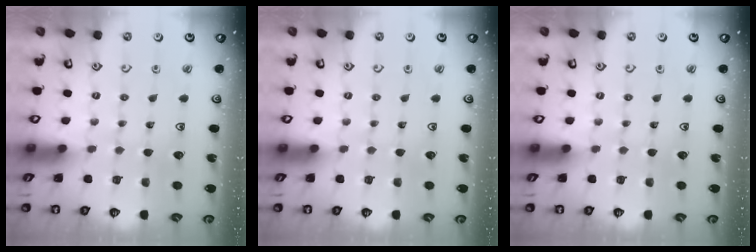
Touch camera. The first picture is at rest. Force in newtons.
{"total": 0.0}
{"total": 0.0}